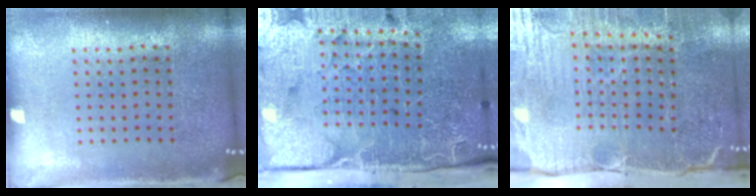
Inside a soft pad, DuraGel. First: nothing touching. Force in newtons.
{"total": 5.0, "press": 4.0, "slide": 3.1}
{"total": 5.2, "press": 4.4, "slide": 2.7}